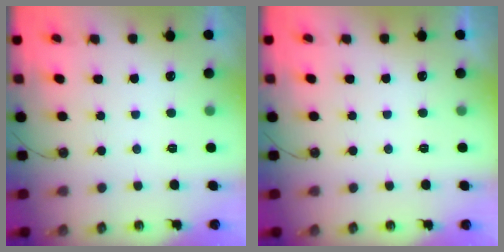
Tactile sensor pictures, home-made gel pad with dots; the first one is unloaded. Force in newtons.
{"total": 0.0}